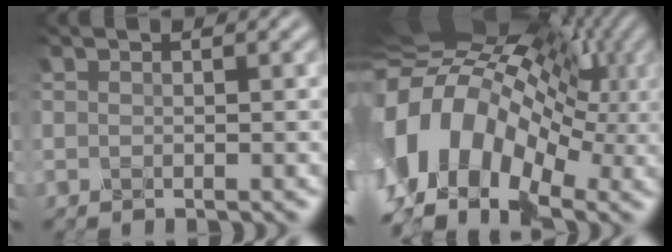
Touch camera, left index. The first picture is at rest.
{"total": 14.3, "force": [-1.6, 11.3, 8.6], "torque": [-0.191, 0.019, -0.041]}